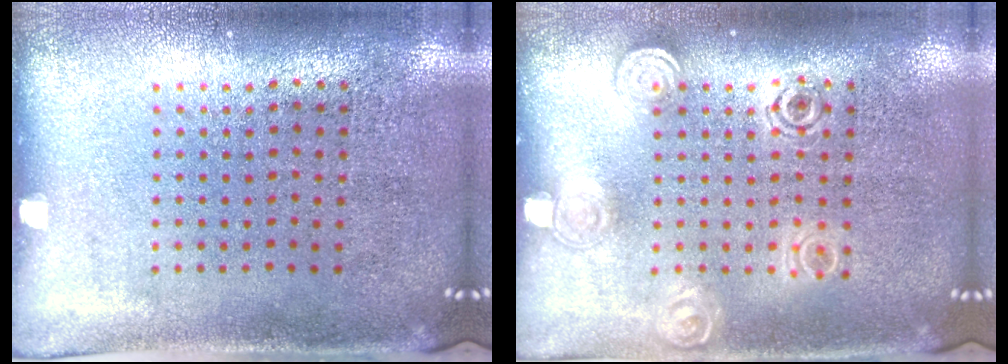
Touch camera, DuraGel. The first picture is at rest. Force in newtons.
{"total": 1.4, "press": 1.2, "slide": 0.7}